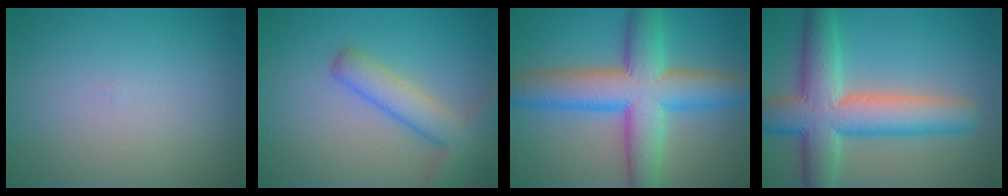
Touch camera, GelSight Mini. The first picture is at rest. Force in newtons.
{"total": 4.5, "press": 4.5, "slide": 0.2}
{"total": 9.7, "press": 9.7, "slide": 0.1}
{"total": 9.1, "press": 9.1, "slide": 0.6}